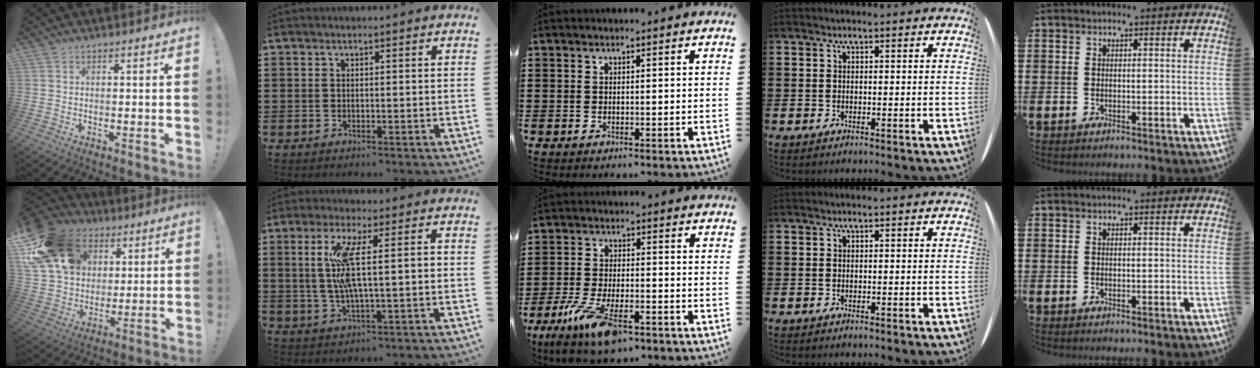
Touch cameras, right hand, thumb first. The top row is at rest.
{"thumb": {"total": 21.3, "force": [9.3, 15.5, 11.2], "torque": [-0.196, -0.029, 0.195]}, "index": {"total": 8.7, "force": [0.9, 1.3, 8.6], "torque": [-0.179, -0.006, 0.004]}, "middle": {"total": 10.4, "force": [-6.5, 3.3, 7.5], "torque": [-0.156, 0.000, -0.122]}}